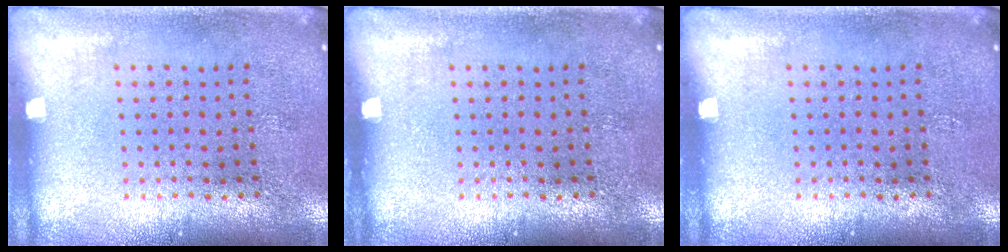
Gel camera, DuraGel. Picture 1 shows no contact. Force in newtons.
{"total": 0.0}
{"total": 0.0}